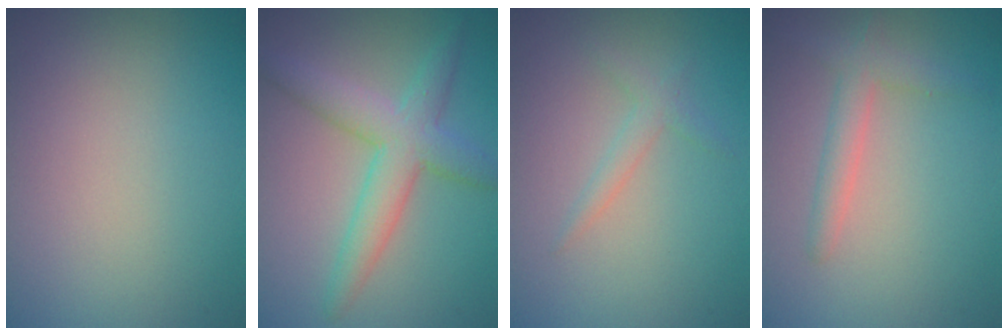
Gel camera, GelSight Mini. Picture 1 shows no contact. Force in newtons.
{"total": 4.8, "press": 4.8, "slide": 0.1}
{"total": 1.3, "press": 1.3, "slide": 0.1}
{"total": 2.3, "press": 2.3, "slide": 0.1}